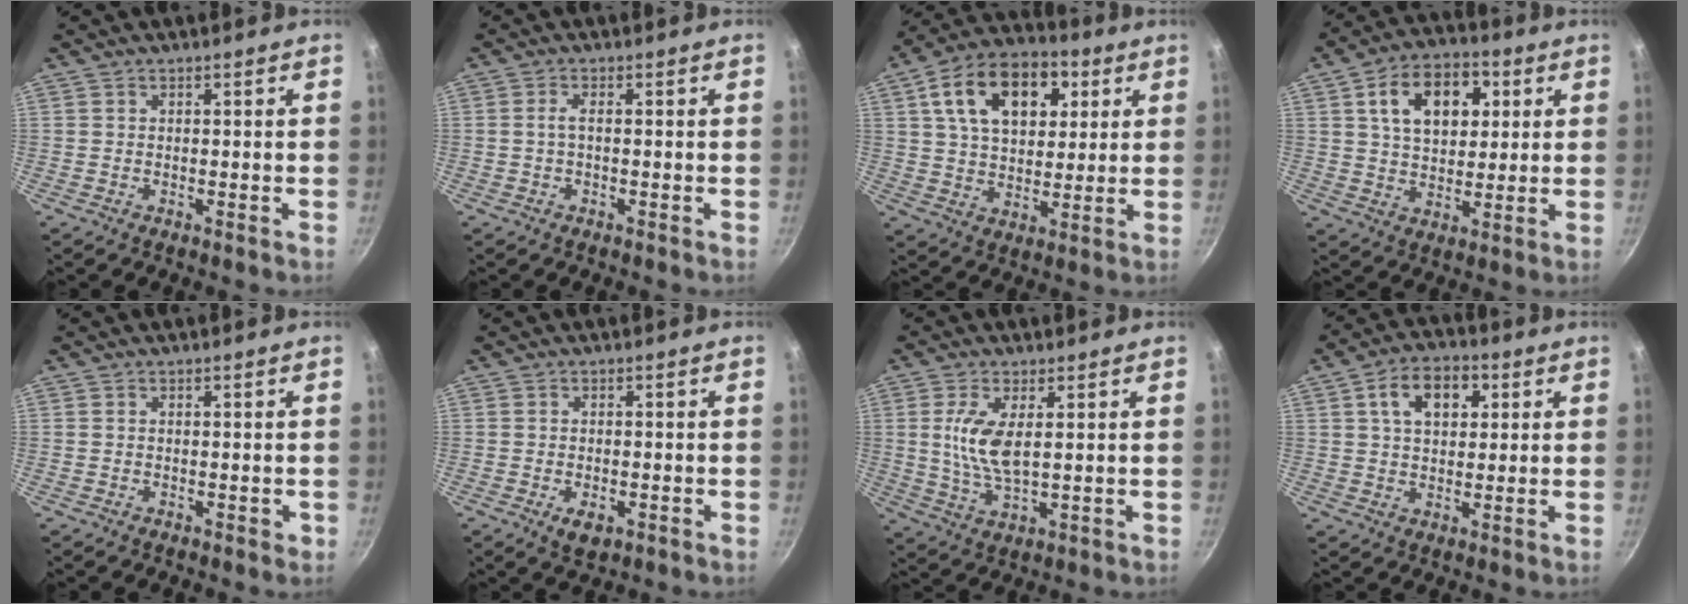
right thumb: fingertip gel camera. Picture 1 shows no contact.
{"total": 1.8, "force": [-0.2, 0.6, 1.7], "torque": [-0.042, 0.009, -0.006]}
{"total": 18.4, "force": [6.4, 11.7, 12.6], "torque": [-0.177, 0.003, 0.096]}
{"total": 14.2, "force": [4.3, 9.3, 9.8], "torque": [-0.125, 0.002, 0.063]}
{"total": 1.1, "force": [-0.2, 0.8, 0.8], "torque": [-0.007, 0.003, -0.003]}
{"total": 3.8, "force": [-1.4, 2.1, 2.8], "torque": [-0.045, -0.002, -0.019]}
{"total": 8.0, "force": [1.6, 3.2, 7.2], "torque": [-0.144, -0.010, 0.036]}
{"total": 9.7, "force": [3.1, 6.4, 6.7], "torque": [-0.088, 0.006, 0.042]}